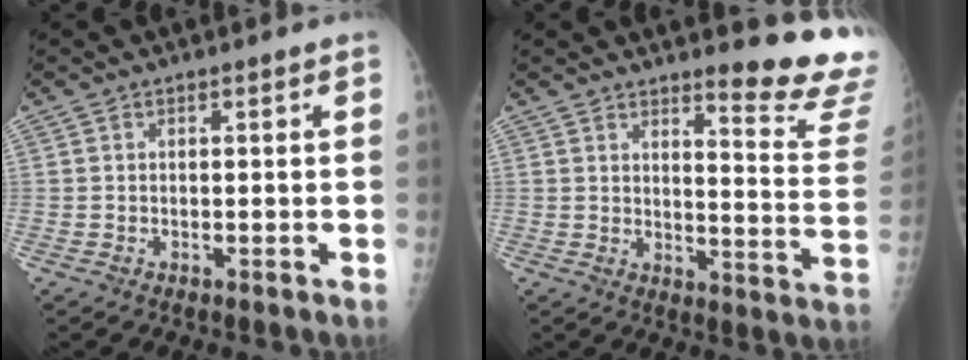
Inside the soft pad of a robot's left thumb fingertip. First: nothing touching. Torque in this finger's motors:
{"motor_torque": [0.85, -0.77, 0.24, -0.18, 0.13]}